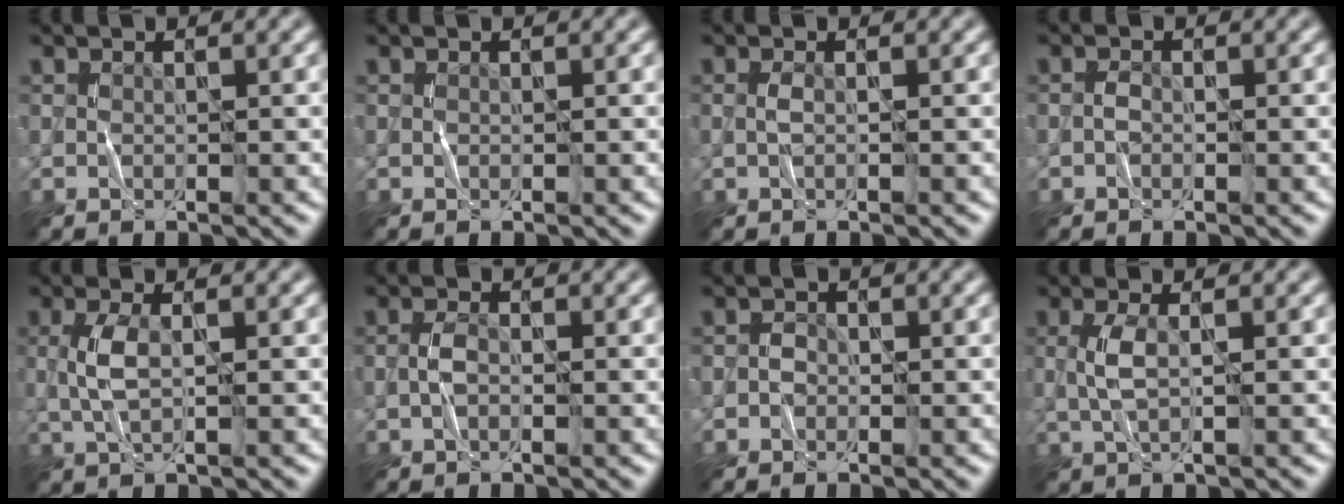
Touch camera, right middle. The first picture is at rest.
{"total": 0.0}
{"total": 0.8, "force": [-0.2, 0.2, 0.8], "torque": [-0.020, 0.001, -0.004]}
{"total": 0.7, "force": [-0.4, 0.4, 0.5], "torque": [-0.009, 0.003, -0.011]}
{"total": 2.6, "force": [0.1, 0.8, 2.5], "torque": [-0.061, 0.004, 0.002]}
{"total": 1.6, "force": [-0.6, 0.6, 1.3], "torque": [-0.026, 0.004, -0.016]}
{"total": 0.9, "force": [-0.5, 0.7, 0.3], "torque": [-0.005, 0.003, -0.012]}
{"total": 2.2, "force": [0.1, 0.5, 2.1], "torque": [-0.052, 0.006, 0.001]}